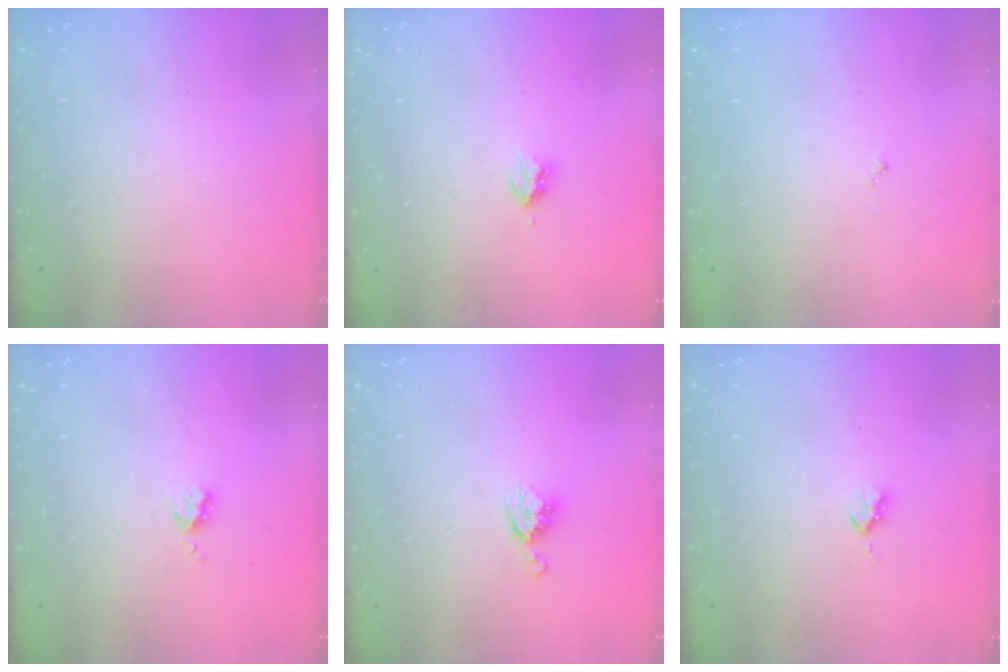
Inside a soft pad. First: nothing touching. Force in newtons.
{"total": 2.9, "press": 2.9, "slide": 0.5}
{"total": 3.0, "press": 2.9, "slide": 0.3}
{"total": 3.7, "press": 3.6, "slide": 0.5}
{"total": 5.5, "press": 5.5, "slide": 0.1}
{"total": 2.7, "press": 2.6, "slide": 0.5}